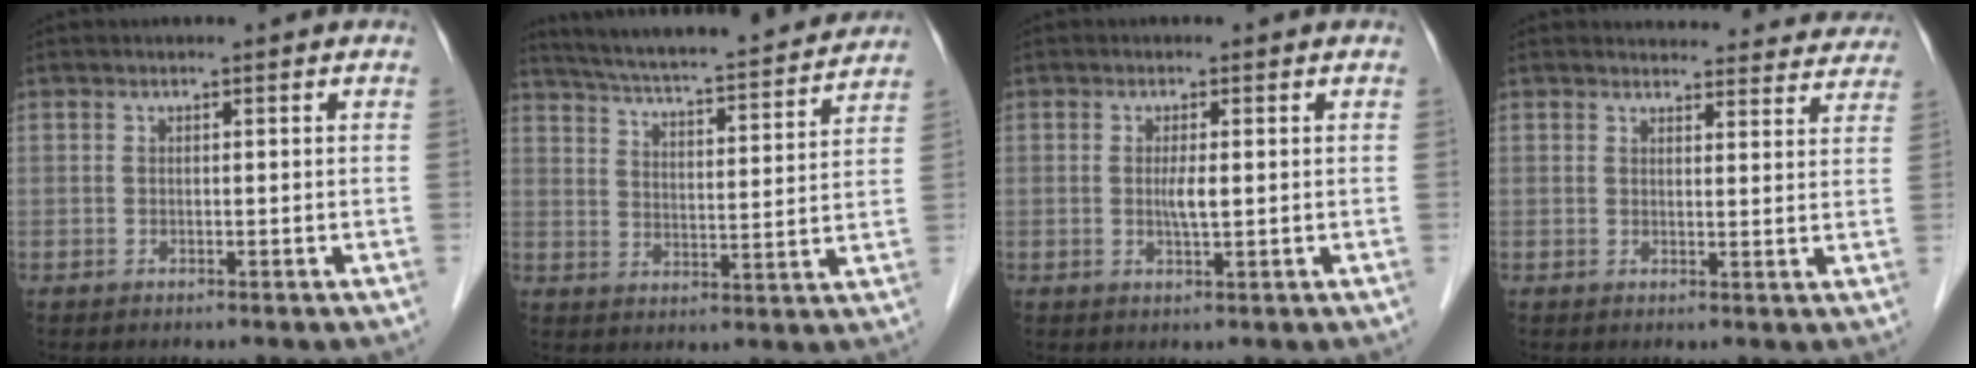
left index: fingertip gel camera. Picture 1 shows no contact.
{"total": 20.8, "force": [19.1, 2.2, 8.2], "torque": [-0.138, 0.002, 0.265]}
{"total": 2.2, "force": [-0.1, 0.2, 2.2], "torque": [-0.046, -0.005, 0.000]}
{"total": 15.2, "force": [14.6, 3.7, 1.9], "torque": [0.006, -0.019, 0.147]}